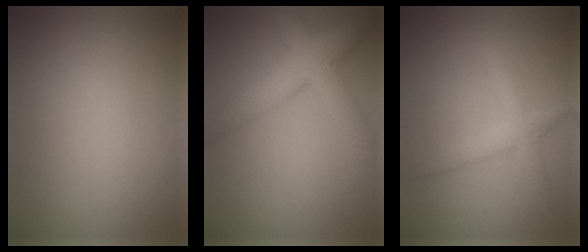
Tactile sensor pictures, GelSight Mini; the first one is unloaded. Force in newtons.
{"total": 6.2, "press": 6.2, "slide": 0.2}
{"total": 3.4, "press": 3.4, "slide": 0.2}